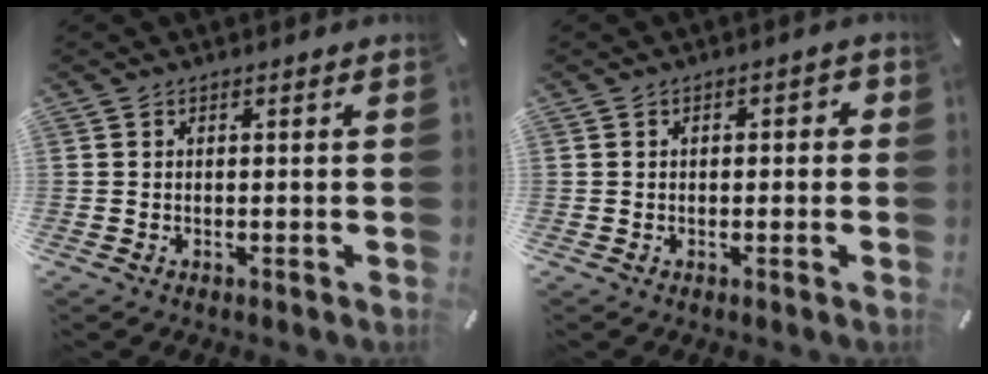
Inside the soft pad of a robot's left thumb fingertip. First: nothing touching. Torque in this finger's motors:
{"motor_torque": [-0.05, -0.20, -0.10, 0.17, -0.04]}